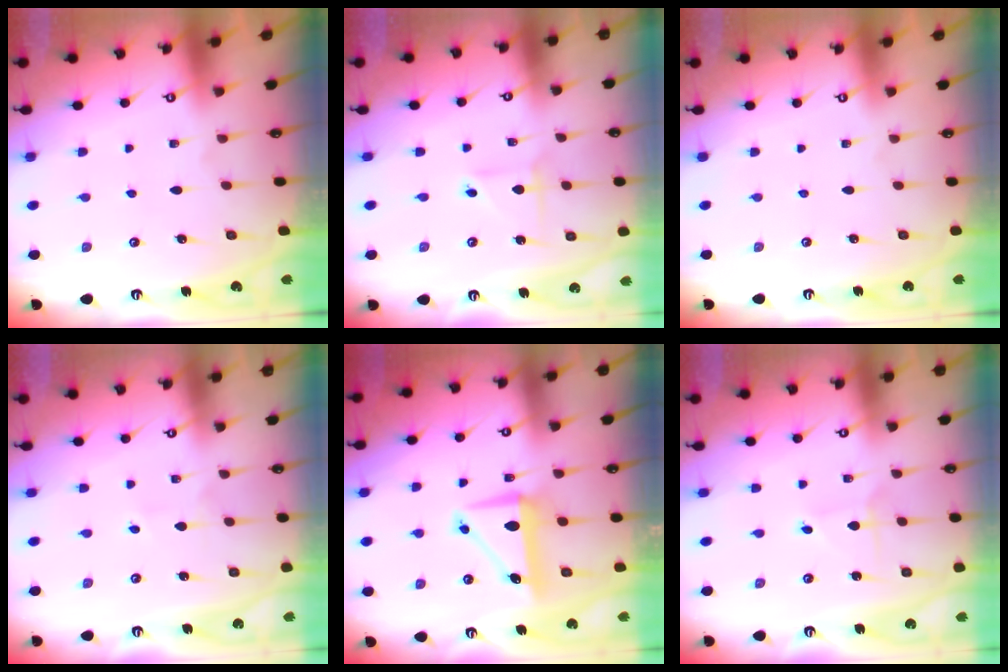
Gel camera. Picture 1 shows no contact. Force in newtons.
{"total": 2.9, "press": 2.9, "slide": 0.2}
{"total": 0.0}
{"total": 2.5, "press": 2.5, "slide": 0.3}
{"total": 7.7, "press": 7.5, "slide": 1.5}
{"total": 1.8, "press": 1.8, "slide": 0.2}